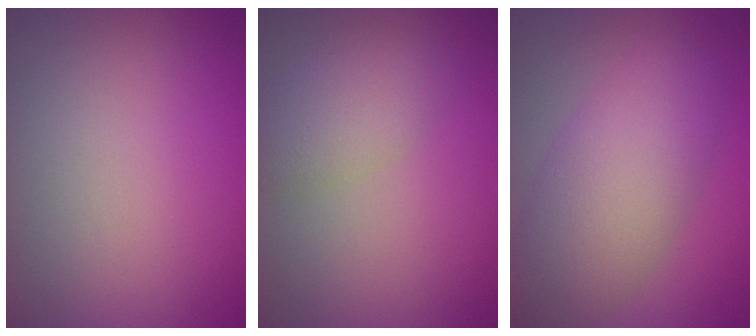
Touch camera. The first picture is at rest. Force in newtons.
{"total": 2.9, "press": 2.9, "slide": 0.1}
{"total": 7.0, "press": 7.0, "slide": 0.3}